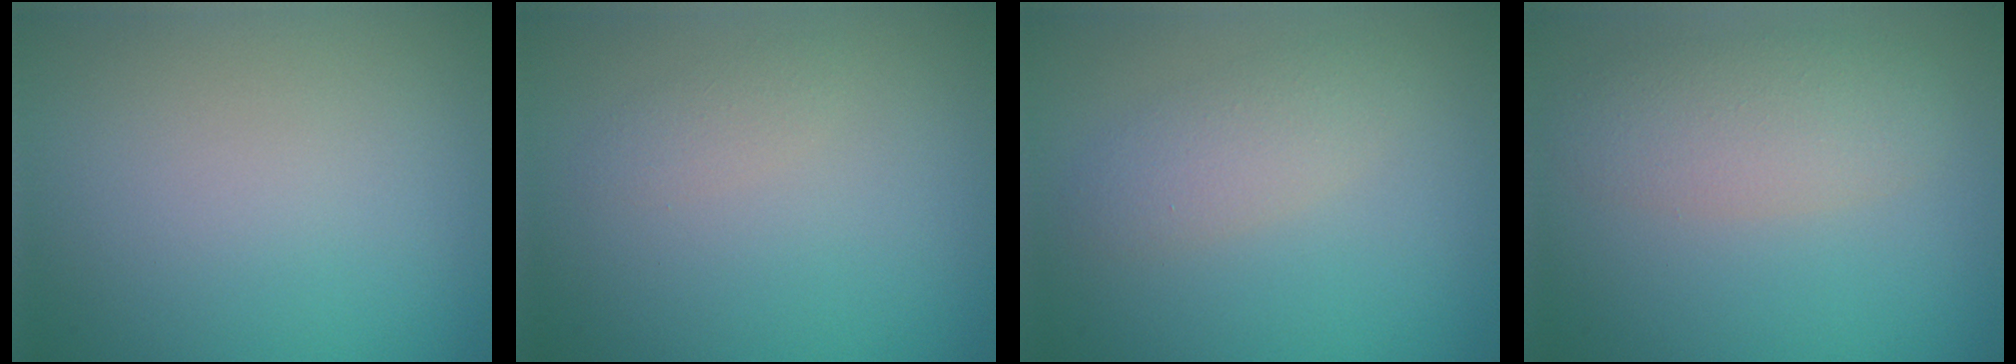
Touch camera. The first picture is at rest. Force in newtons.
{"total": 1.0, "press": 1.0, "slide": 0.0}
{"total": 2.4, "press": 2.4, "slide": 0.1}
{"total": 3.9, "press": 3.9, "slide": 0.1}